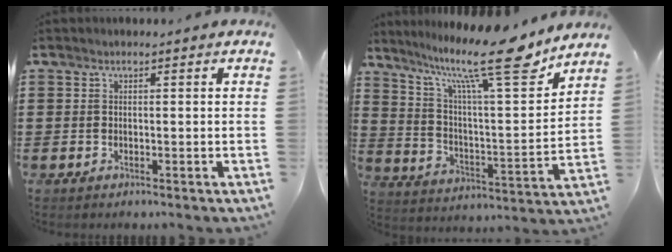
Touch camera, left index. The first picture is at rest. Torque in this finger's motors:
{"motor_torque": [1.40, -0.73, 0.43, 0.21]}